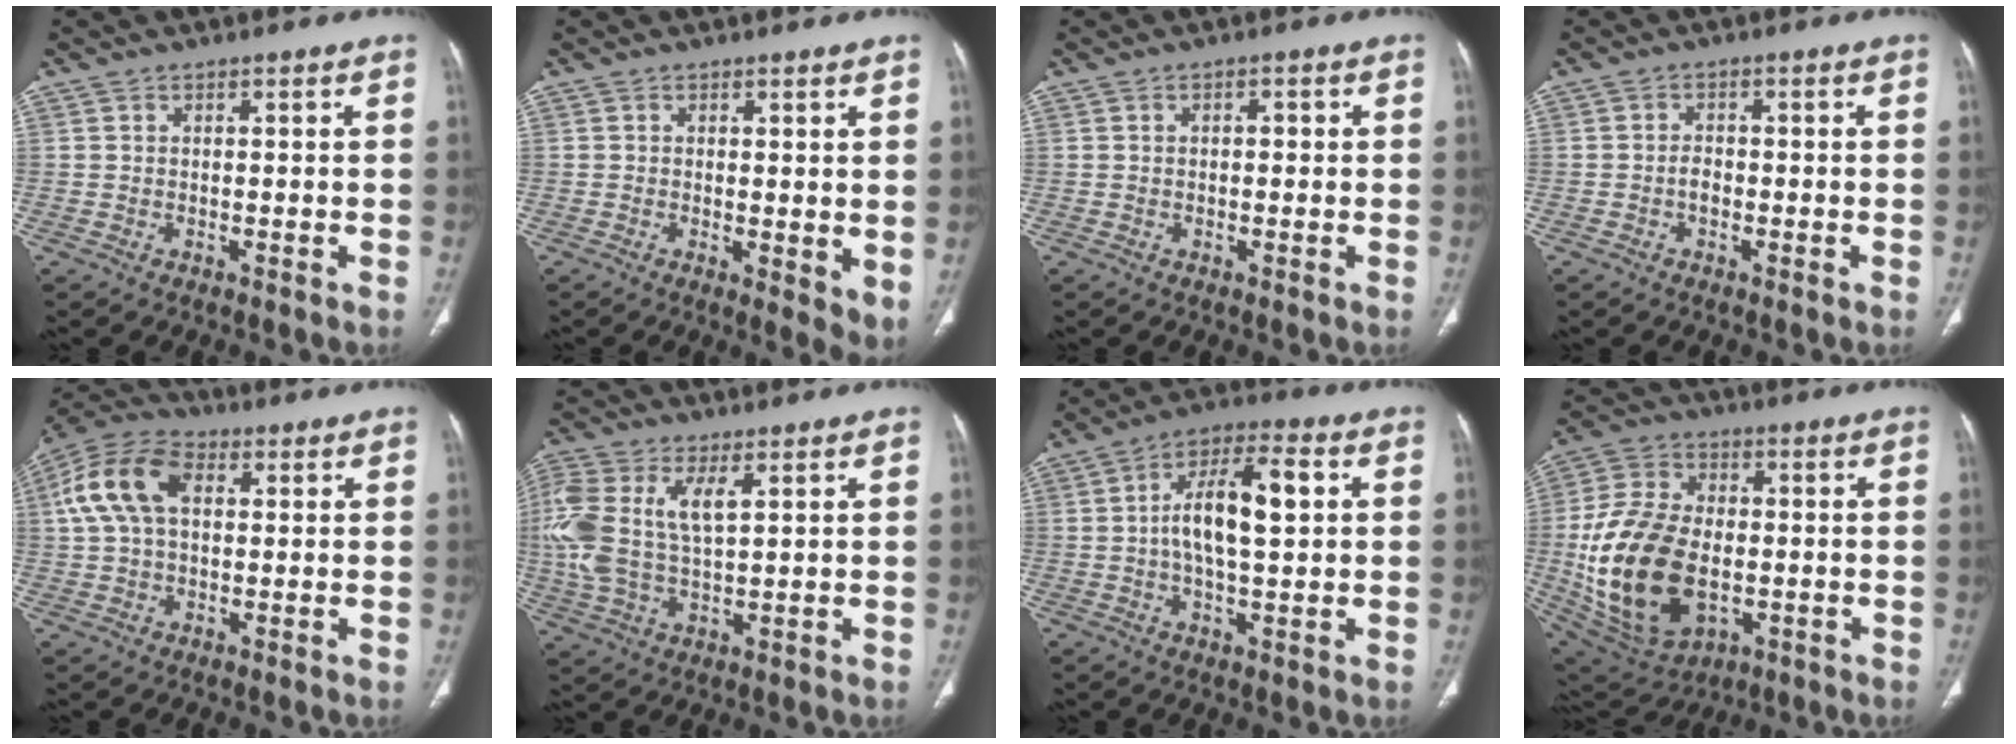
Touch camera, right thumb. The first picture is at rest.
{"total": 4.9, "force": [0.3, 1.9, 4.5], "torque": [-0.060, -0.016, 0.005]}
{"total": 1.3, "force": [0.1, 0.7, 1.1], "torque": [-0.015, 0.004, 0.001]}
{"total": 1.7, "force": [-0.7, 1.2, 1.1], "torque": [-0.013, 0.005, -0.014]}
{"total": 12.5, "force": [2.7, 7.8, 9.3], "torque": [-0.192, 0.030, 0.045]}
{"total": 14.5, "force": [3.4, 7.3, 12.0], "torque": [-0.289, 0.008, 0.070]}
{"total": 12.4, "force": [1.5, 5.0, 11.2], "torque": [-0.194, 0.021, 0.021]}
{"total": 23.1, "force": [-3.3, 14.6, 17.7], "torque": [-0.336, 0.002, -0.037]}